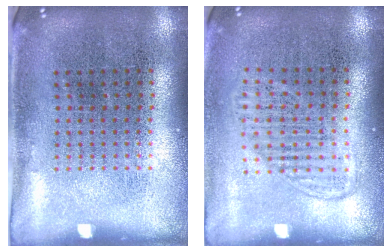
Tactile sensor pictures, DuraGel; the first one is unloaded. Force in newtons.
{"total": 1.3, "press": 1.2, "slide": 0.6}